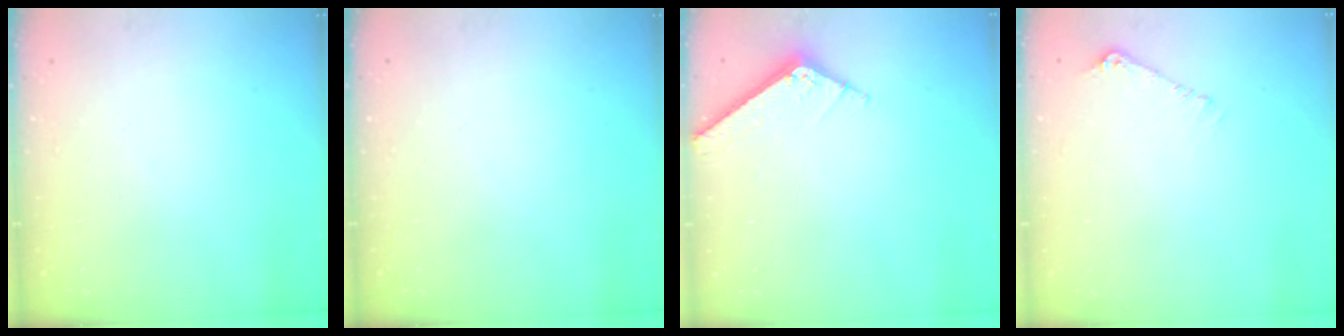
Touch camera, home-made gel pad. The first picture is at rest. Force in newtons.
{"total": 0.0}
{"total": 7.3, "press": 7.3, "slide": 0.5}
{"total": 7.2, "press": 7.2, "slide": 0.8}